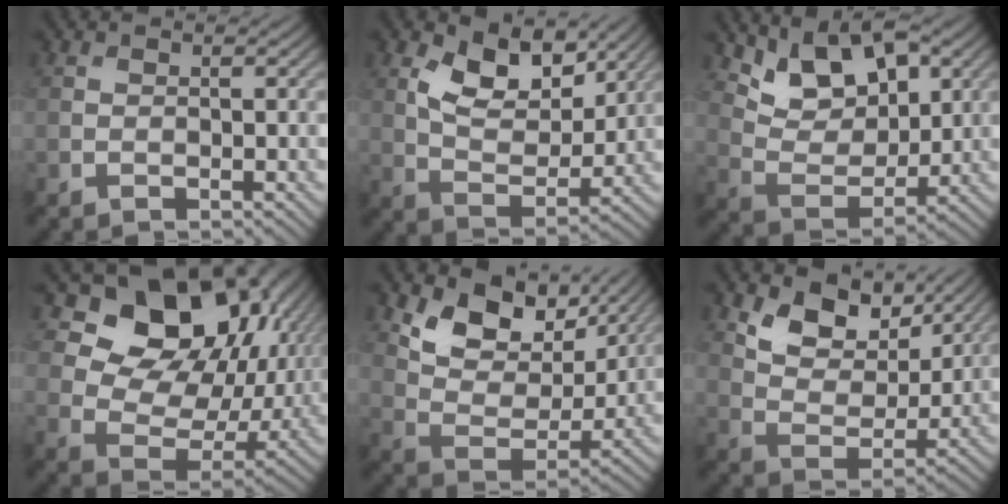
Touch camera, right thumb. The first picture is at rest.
{"total": 9.3, "force": [4.8, 5.1, 6.1], "torque": [-0.121, -0.012, 0.084]}
{"total": 9.3, "force": [5.5, 4.9, 5.7], "torque": [-0.109, -0.012, 0.094]}
{"total": 15.9, "force": [6.6, 11.3, 8.9], "torque": [-0.155, 0.010, 0.119]}
{"total": 10.6, "force": [6.0, 6.2, 6.1], "torque": [-0.125, -0.013, 0.106]}
{"total": 9.2, "force": [5.3, 5.4, 5.2], "torque": [-0.105, -0.013, 0.089]}